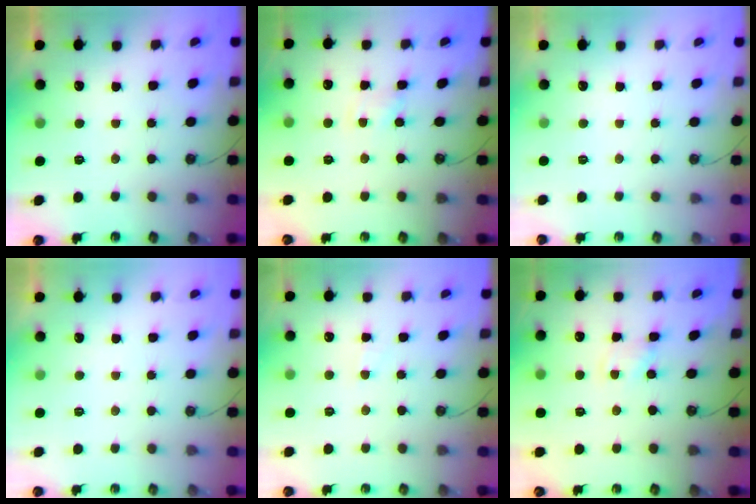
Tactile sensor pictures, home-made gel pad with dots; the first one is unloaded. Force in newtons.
{"total": 1.1, "press": 1.1, "slide": 0.2}
{"total": 0.0}
{"total": 0.0}
{"total": 3.0, "press": 2.9, "slide": 0.5}
{"total": 1.1, "press": 1.0, "slide": 0.1}